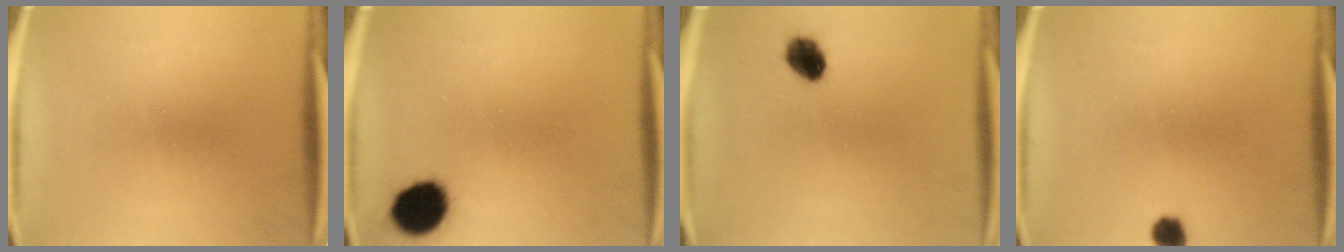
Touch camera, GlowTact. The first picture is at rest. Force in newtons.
{"total": 6.6}
{"total": 5.5}
{"total": 2.6}